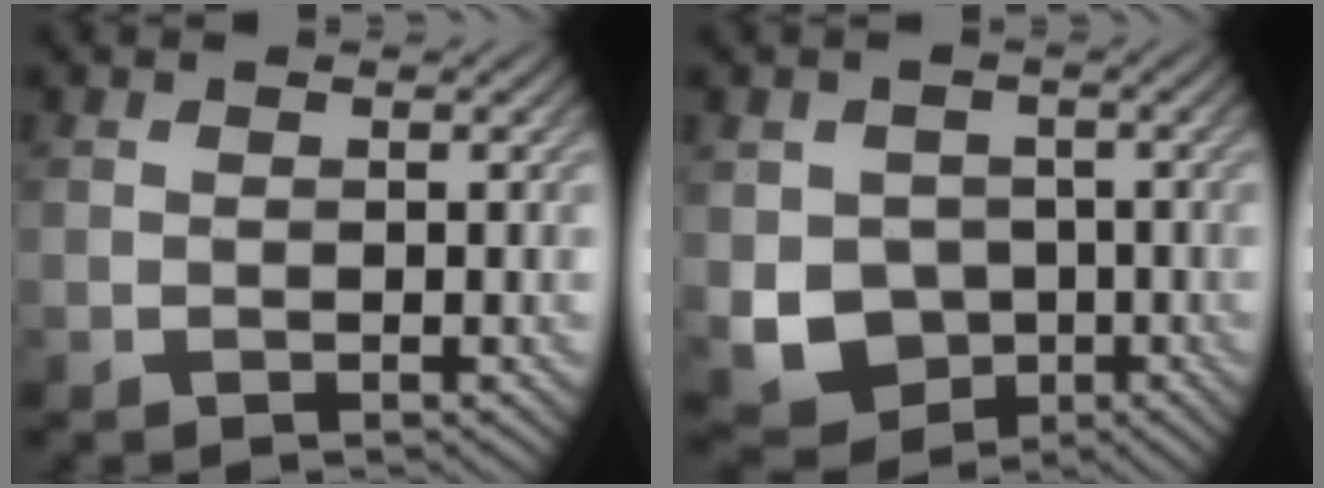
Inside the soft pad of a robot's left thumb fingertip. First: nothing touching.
{"total": 6.9, "force": [-1.4, 6.1, 3.0], "torque": [-0.075, -0.026, -0.033]}